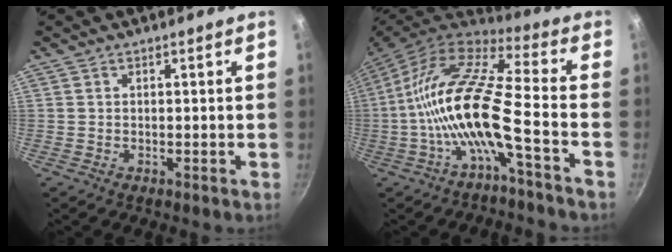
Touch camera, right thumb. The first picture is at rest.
{"total": 16.7, "force": [-4.7, 3.8, 15.6], "torque": [-0.301, 0.047, -0.103]}